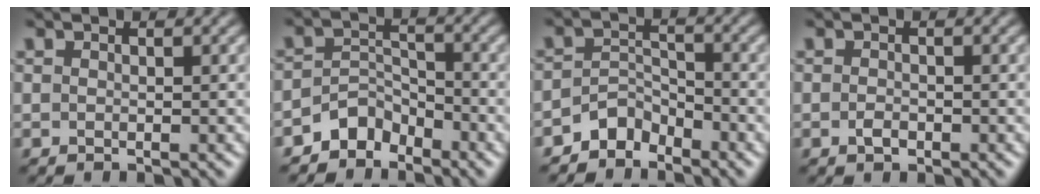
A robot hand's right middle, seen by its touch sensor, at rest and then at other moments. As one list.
[{"total": 3.2, "force": [-2.6, 1.7, 0.7], "torque": [-0.006, 0.011, -0.054]}, {"total": 2.9, "force": [-2.5, 1.4, 0.7], "torque": [-0.008, 0.012, -0.051]}, {"total": 1.0, "force": [-0.5, 0.6, 0.7], "torque": [-0.014, -0.001, -0.009]}]